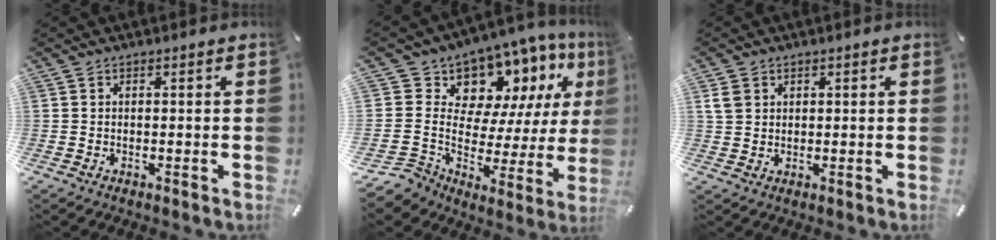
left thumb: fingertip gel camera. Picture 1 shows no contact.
{"total": 12.8, "force": [6.8, 10.3, 3.3], "torque": [-0.043, -0.091, 0.143]}
{"total": 3.2, "force": [1.0, 2.8, 1.2], "torque": [-0.024, 0.004, 0.021]}